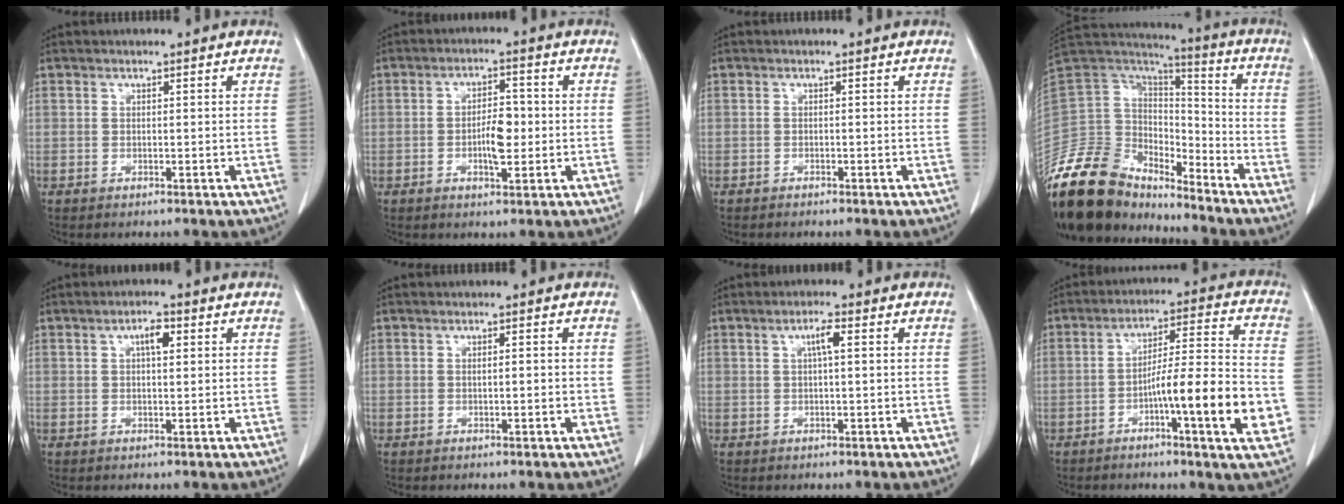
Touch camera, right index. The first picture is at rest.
{"total": 5.1, "force": [-0.8, 1.8, 4.7], "torque": [-0.084, 0.005, -0.011]}
{"total": 0.6, "force": [-0.6, 0.1, 0.1], "torque": [-0.007, -0.001, -0.011]}
{"total": 19.7, "force": [-16.7, 8.2, 6.5], "torque": [-0.133, 0.040, -0.299]}
{"total": 2.9, "force": [1.0, 0.9, 2.6], "torque": [-0.045, 0.005, 0.015]}
{"total": 1.3, "force": [0.0, 0.3, 1.3], "torque": [-0.023, 0.003, 0.001]}
{"total": 2.5, "force": [0.7, 0.3, 2.4], "torque": [-0.045, 0.005, 0.011]}
{"total": 14.3, "force": [-4.4, 0.1, 13.6], "torque": [-0.210, 0.001, -0.072]}